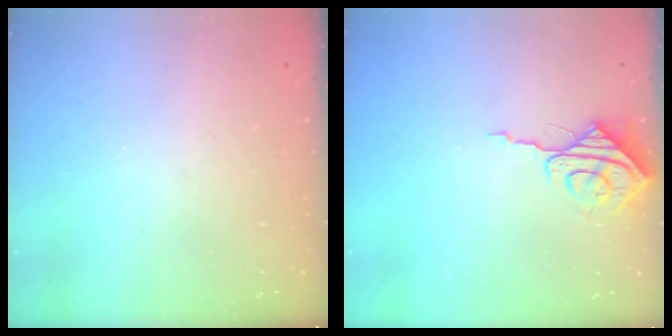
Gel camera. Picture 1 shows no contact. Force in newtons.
{"total": 7.8, "press": 7.8, "slide": 0.7}